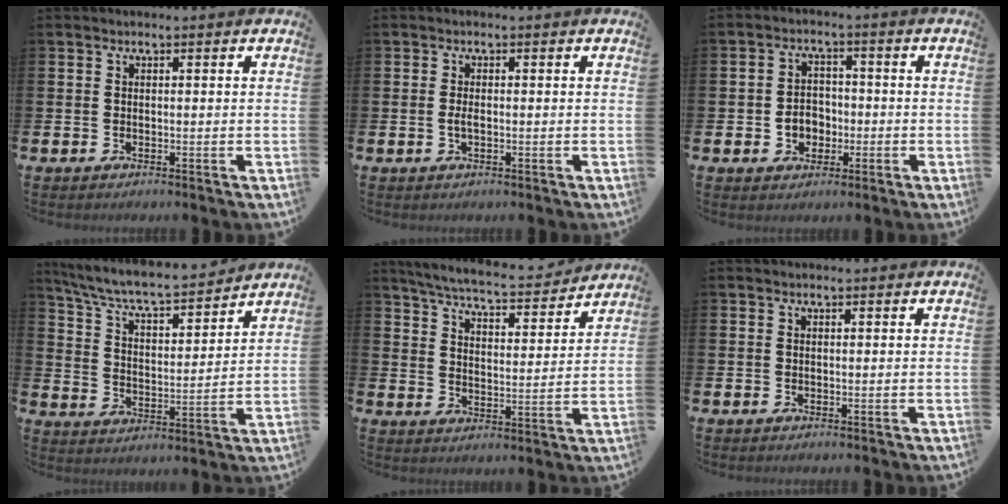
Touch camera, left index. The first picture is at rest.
{"total": 1.4, "force": [-0.2, 0.6, 1.3], "torque": [-0.021, 0.000, -0.006]}
{"total": 3.9, "force": [-1.1, 3.3, 1.8], "torque": [-0.021, -0.001, -0.029]}
{"total": 7.5, "force": [7.0, 1.1, 2.6], "torque": [-0.083, -0.053, 0.118]}
{"total": 6.4, "force": [6.2, 0.5, 1.6], "torque": [-0.059, -0.042, 0.105]}
{"total": 0.0}